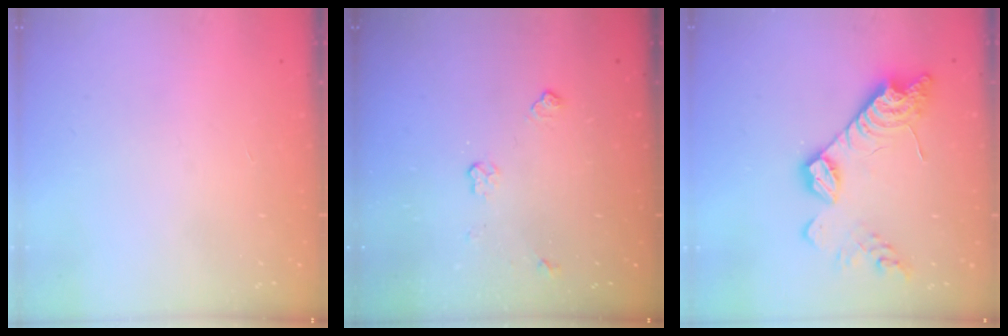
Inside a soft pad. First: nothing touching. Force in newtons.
{"total": 4.6, "press": 4.5, "slide": 0.6}
{"total": 17.4, "press": 17.4, "slide": 1.1}